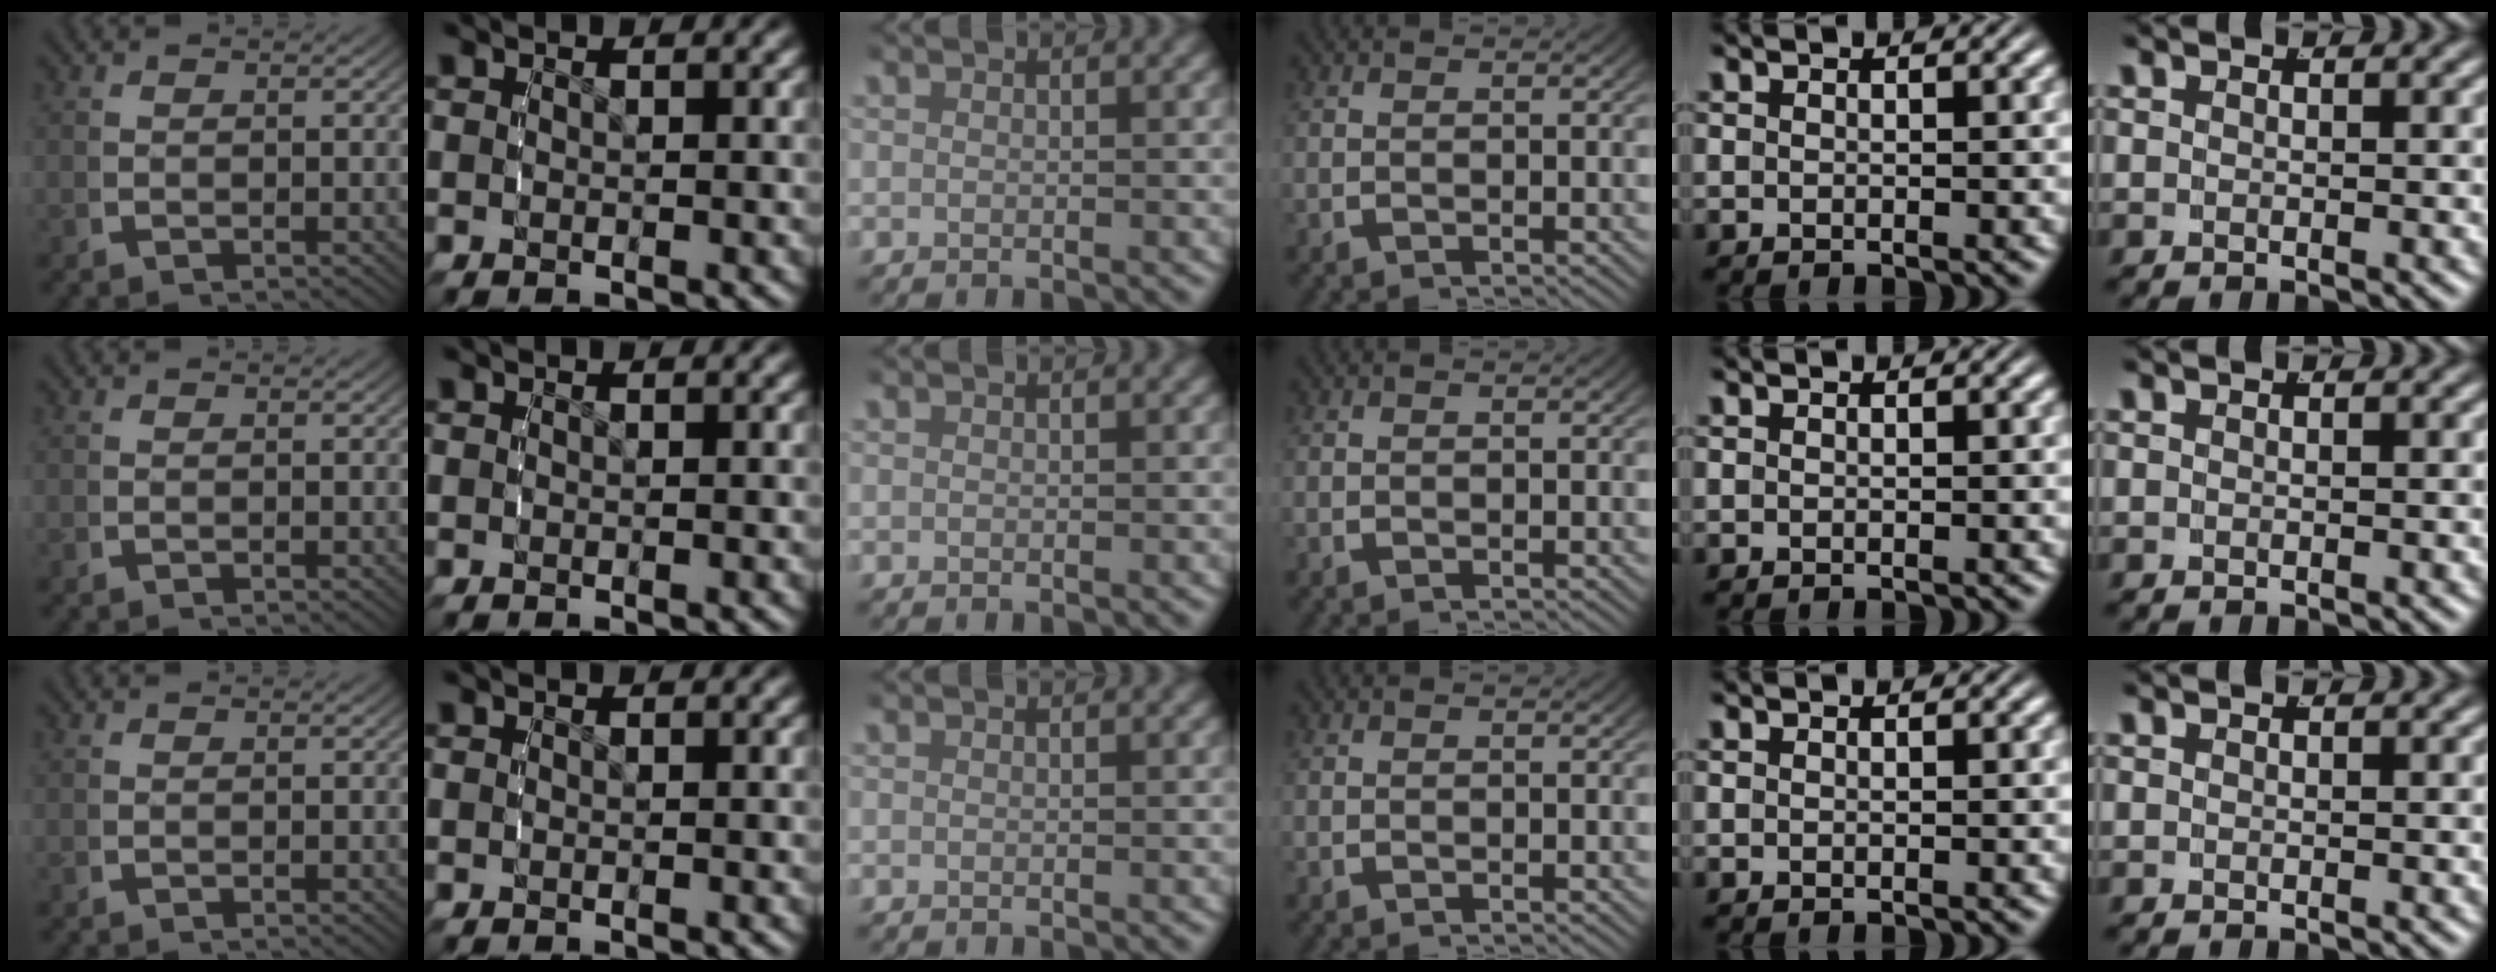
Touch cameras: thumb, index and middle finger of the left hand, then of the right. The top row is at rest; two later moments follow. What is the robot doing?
{"motion": "reach", "object": "sponge"}